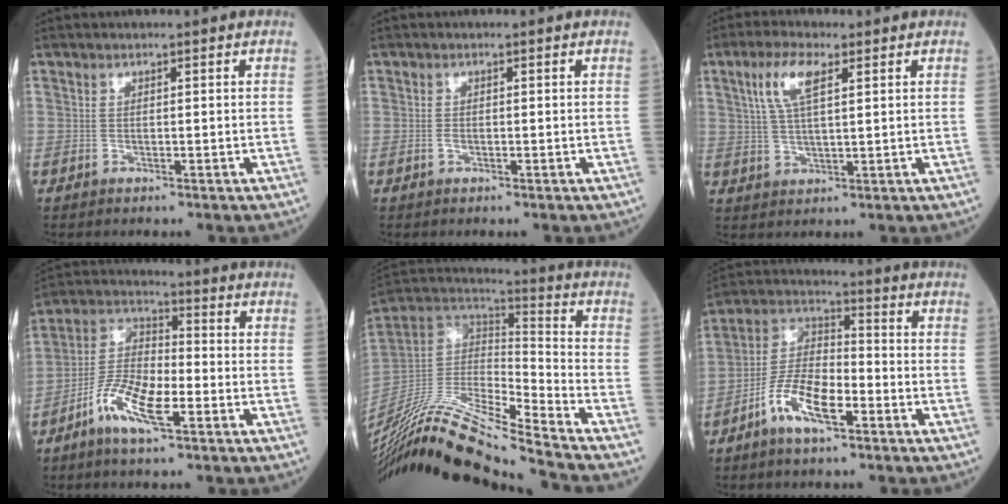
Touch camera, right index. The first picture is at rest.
{"total": 0.8, "force": [-0.2, 0.4, 0.6], "torque": [-0.013, 0.001, -0.004]}
{"total": 6.2, "force": [2.7, 1.5, 5.4], "torque": [-0.115, 0.012, 0.054]}
{"total": 10.0, "force": [-4.7, 2.8, 8.4], "torque": [-0.173, 0.002, -0.093]}
{"total": 22.6, "force": [-20.2, -0.8, 10.1], "torque": [-0.222, -0.004, -0.367]}
{"total": 10.0, "force": [-5.0, 3.3, 8.0], "torque": [-0.165, 0.005, -0.099]}